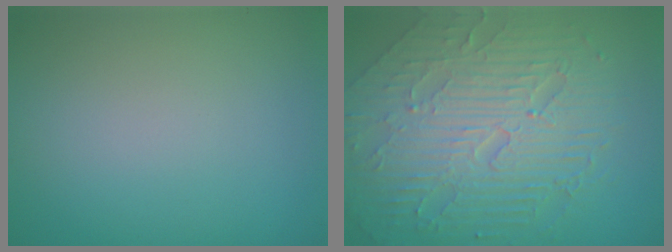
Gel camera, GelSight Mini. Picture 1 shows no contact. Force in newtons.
{"total": 10.0, "press": 6.7, "slide": 7.5}